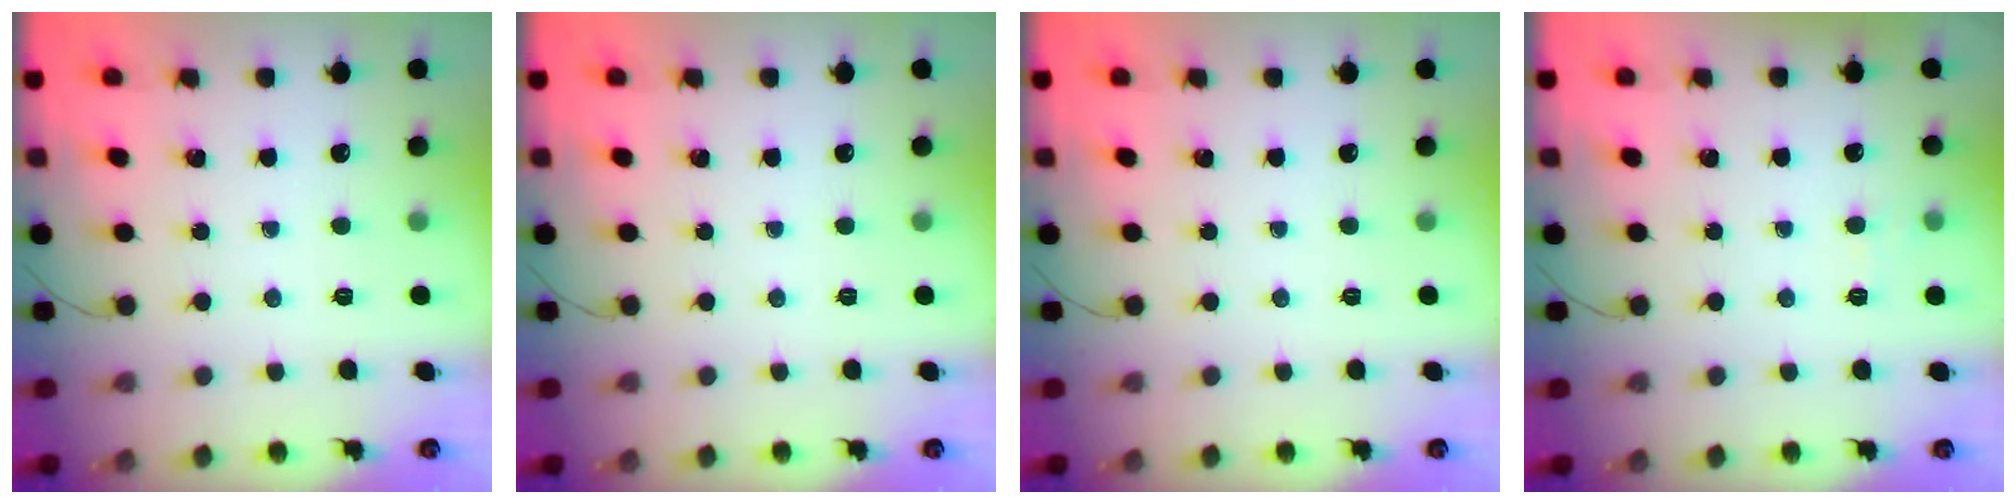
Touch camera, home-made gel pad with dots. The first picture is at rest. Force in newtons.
{"total": 0.0}
{"total": 0.0}
{"total": 5.4, "press": 5.1, "slide": 1.8}